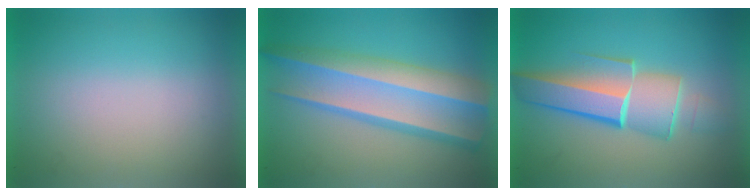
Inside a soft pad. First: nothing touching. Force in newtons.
{"total": 6.6}
{"total": 5.7}